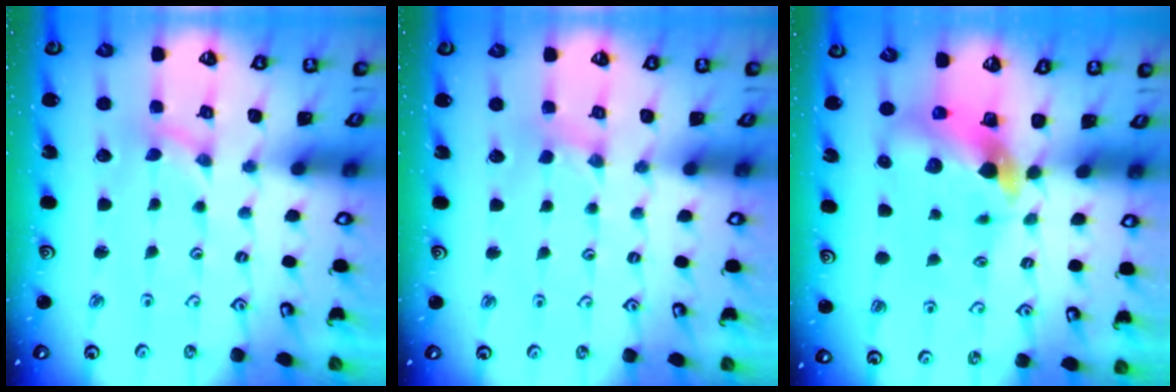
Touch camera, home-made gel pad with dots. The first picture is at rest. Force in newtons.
{"total": 1.7, "press": 1.7, "slide": 0.4}
{"total": 8.9, "press": 8.8, "slide": 1.7}